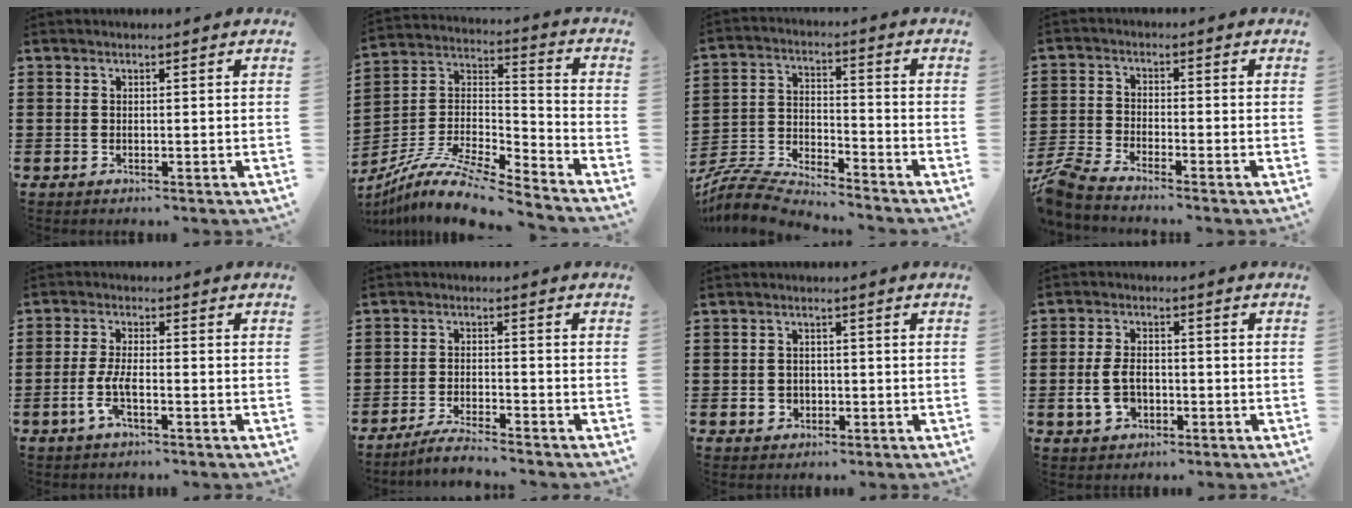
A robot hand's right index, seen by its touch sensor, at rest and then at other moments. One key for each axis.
{"total": 11.3, "fx": -9.7, "fy": 1.6, "fz": 5.5, "tx": -0.112, "ty": 0.012, "tz": -0.192}
{"total": 6.3, "fx": -6.2, "fy": 0.3, "fz": 1.1, "tx": -0.044, "ty": -0.009, "tz": -0.129}
{"total": 4.2, "fx": -4.0, "fy": -0.1, "fz": 1.1, "tx": -0.056, "ty": -0.016, "tz": -0.090}
{"total": 4.8, "fx": -1.8, "fy": 1.5, "fz": 4.2, "tx": -0.098, "ty": -0.004, "tz": -0.040}
{"total": 3.6, "fx": -3.4, "fy": -0.3, "fz": 1.1, "tx": -0.021, "ty": -0.002, "tz": -0.067}
{"total": 2.0, "fx": -0.5, "fy": 1.8, "fz": 0.6, "tx": -0.020, "ty": 0.003, "tz": -0.013}
{"total": 5.6, "fx": -1.4, "fy": 3.4, "fz": 4.2, "tx": -0.099, "ty": -0.001, "tz": -0.027}